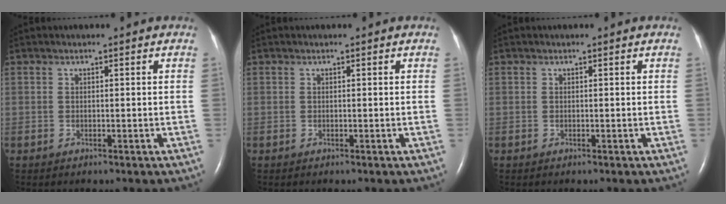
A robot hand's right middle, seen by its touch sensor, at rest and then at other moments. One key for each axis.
{"total": 0.0}
{"total": 0.0}